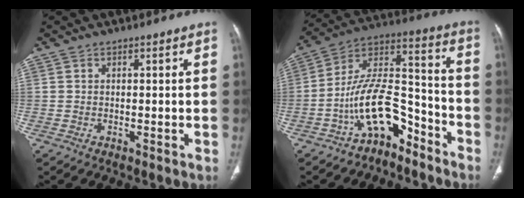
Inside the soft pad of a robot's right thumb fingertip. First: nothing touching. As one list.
[{"total": 14.1, "force": [-8.7, 7.0, 8.6], "torque": [-0.142, 0.107, -0.159]}]